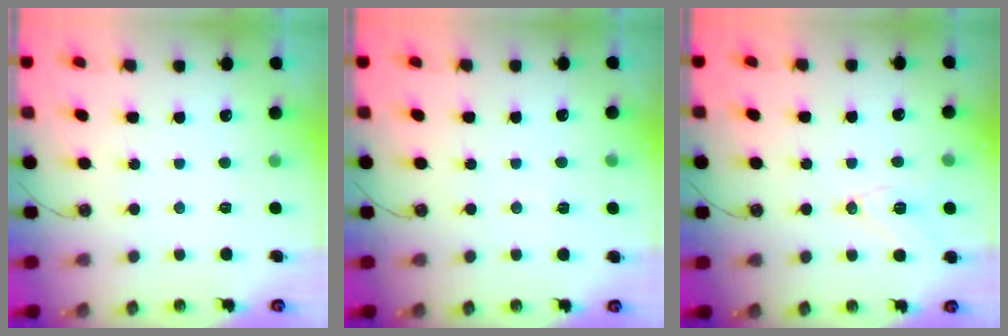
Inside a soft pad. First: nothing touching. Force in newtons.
{"total": 3.1, "press": 2.4, "slide": 2.0}
{"total": 10.6, "press": 10.2, "slide": 2.8}